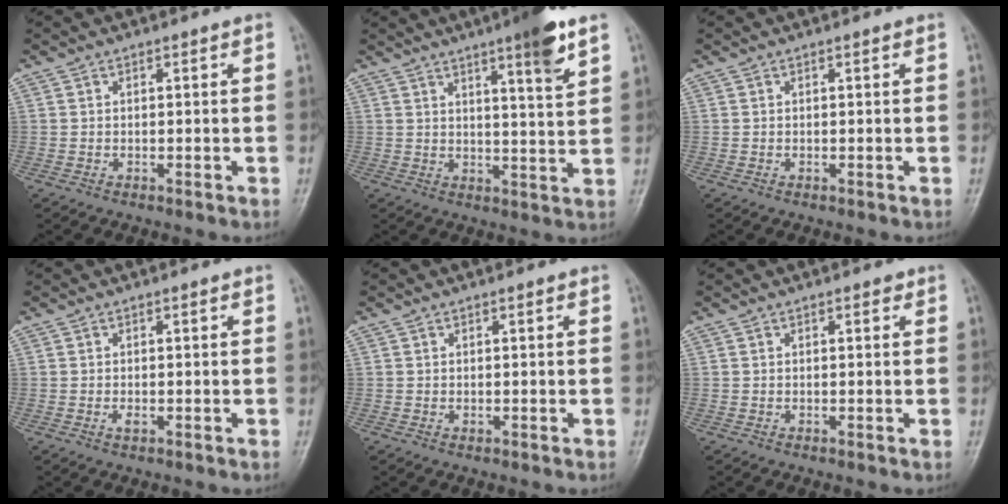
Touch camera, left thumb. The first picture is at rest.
{"total": 8.8, "force": [5.3, 0.8, 6.9], "torque": [-0.094, -0.030, 0.076]}
{"total": 0.0}
{"total": 1.2, "force": [-0.2, 0.6, 1.0], "torque": [-0.013, 0.000, -0.002]}
{"total": 0.6, "force": [0.2, 0.3, 0.5], "torque": [-0.004, 0.002, 0.003]}
{"total": 0.7, "force": [0.4, 0.4, 0.5], "torque": [-0.001, 0.000, 0.003]}